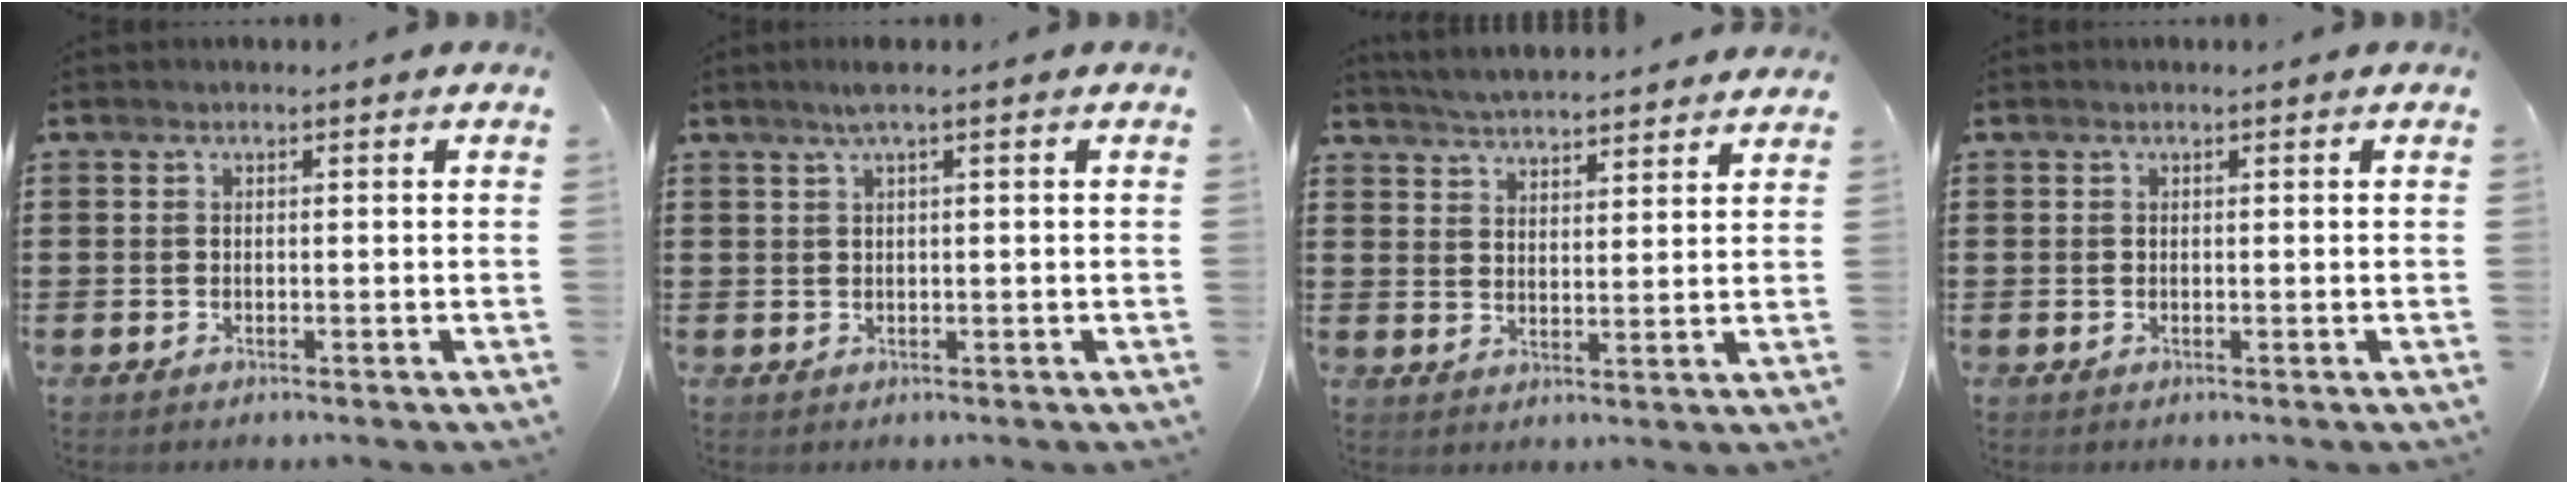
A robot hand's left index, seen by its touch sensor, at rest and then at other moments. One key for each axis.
{"total": 2.1, "fx": 1.1, "fy": -0.1, "fz": 1.8, "tx": -0.036, "ty": 0.002, "tz": 0.019}
{"total": 4.3, "fx": 4.2, "fy": -0.3, "fz": 0.3, "tx": -0.020, "ty": -0.021, "tz": 0.075}
{"total": 0.0}